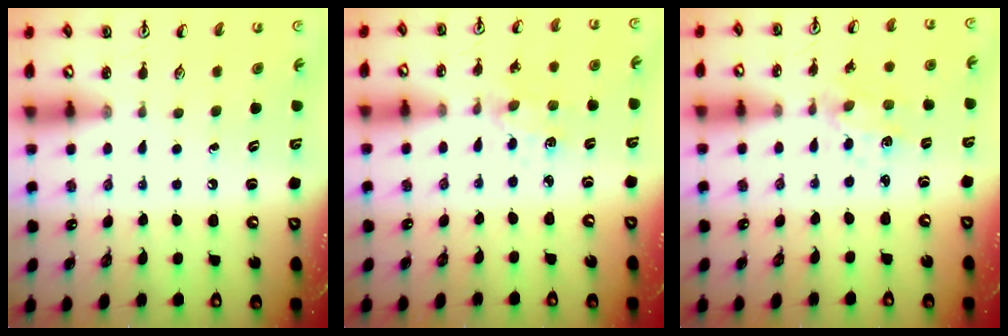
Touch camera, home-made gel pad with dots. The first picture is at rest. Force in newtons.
{"total": 2.7, "press": 2.7, "slide": 0.4}
{"total": 2.1, "press": 2.1, "slide": 0.3}